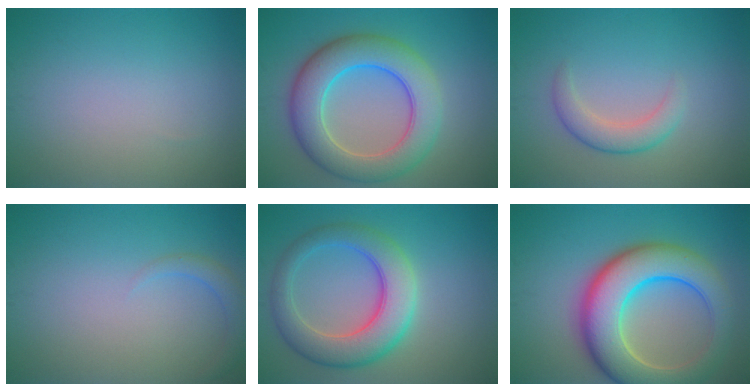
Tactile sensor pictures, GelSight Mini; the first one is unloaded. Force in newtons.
{"total": 8.5, "press": 8.5, "slide": 0.1}
{"total": 2.8, "press": 2.8, "slide": 0.2}
{"total": 1.6, "press": 1.6, "slide": 0.2}
{"total": 7.1, "press": 7.1, "slide": 0.1}
{"total": 10.9, "press": 10.9, "slide": 0.2}